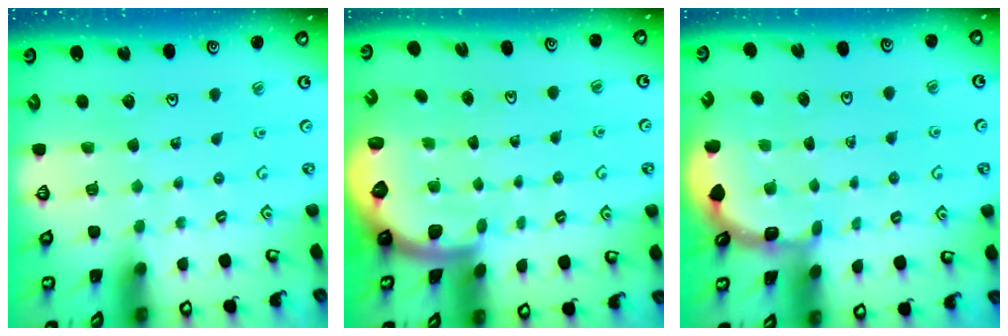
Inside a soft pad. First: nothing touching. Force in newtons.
{"total": 1.6, "press": 1.6, "slide": 0.1}
{"total": 2.1, "press": 2.1, "slide": 0.2}